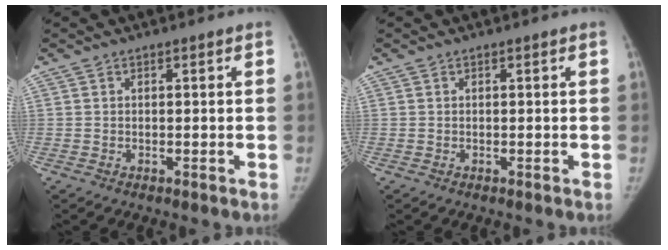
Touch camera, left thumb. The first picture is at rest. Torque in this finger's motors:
{"motor_torque": [0.02, 0.02, 0.41, -0.20, 0.01]}